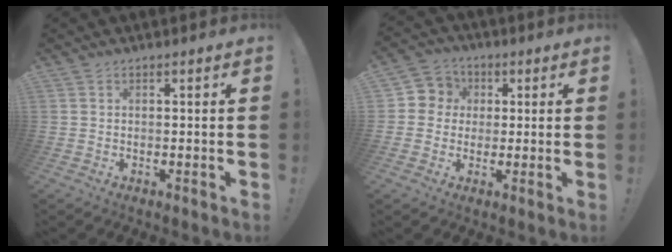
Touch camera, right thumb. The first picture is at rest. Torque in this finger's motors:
{"motor_torque": [-0.07, 0.07, -0.01, 0.01, 0.00]}